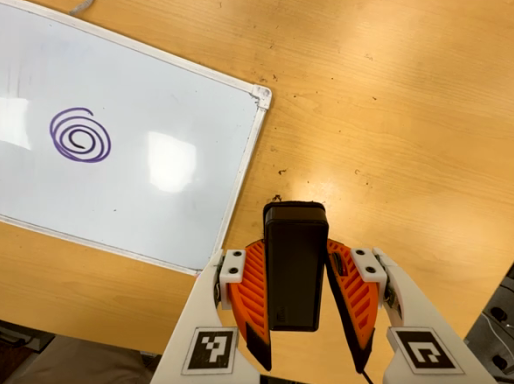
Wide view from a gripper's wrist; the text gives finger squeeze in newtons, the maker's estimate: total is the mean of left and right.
{"total": 3.2, "left": 2.2, "right": 4.3}